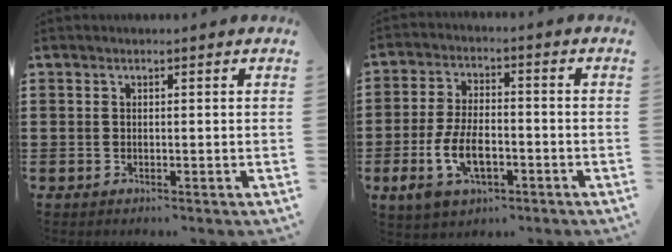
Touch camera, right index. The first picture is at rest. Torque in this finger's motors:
{"motor_torque": [1.26, 0.88, 0.64, 0.21]}